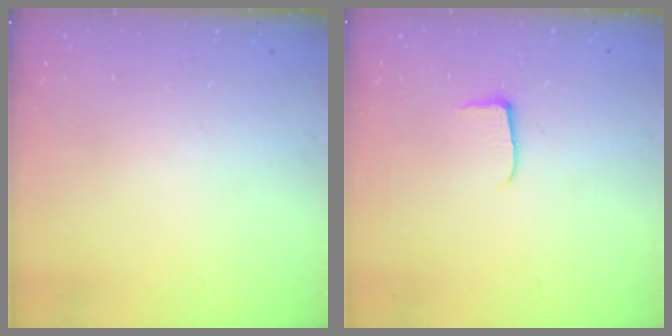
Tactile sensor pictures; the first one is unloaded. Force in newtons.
{"total": 5.0, "press": 5.0, "slide": 0.5}